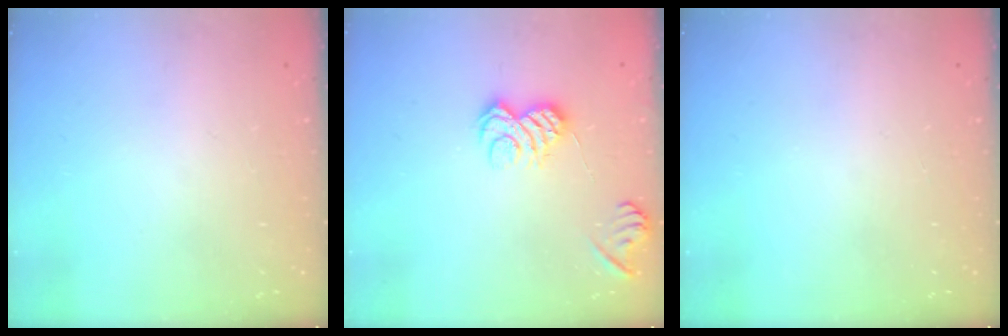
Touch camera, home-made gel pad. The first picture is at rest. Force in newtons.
{"total": 8.5, "press": 8.4, "slide": 1.2}
{"total": 0.0}